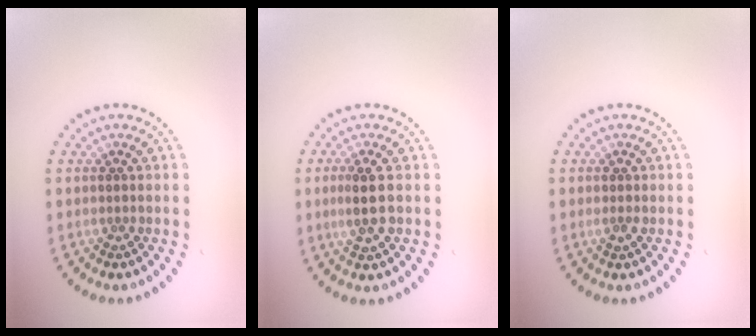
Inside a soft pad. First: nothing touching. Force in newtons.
{"total": 3.0, "press": 2.9, "slide": 0.9}
{"total": 0.8, "press": 0.8, "slide": 0.1}